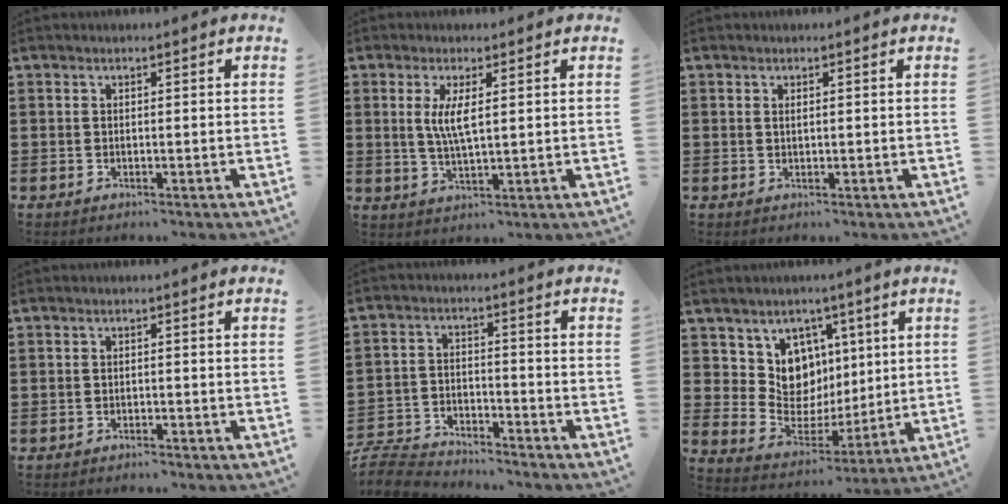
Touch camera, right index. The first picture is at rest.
{"total": 4.5, "force": [1.0, 1.1, 4.2], "torque": [-0.086, 0.002, 0.015]}
{"total": 0.5, "force": [0.2, 0.2, 0.5], "torque": [-0.010, 0.000, 0.004]}
{"total": 0.9, "force": [-0.9, 0.1, 0.0], "torque": [-0.002, 0.002, -0.020]}
{"total": 6.1, "force": [-6.0, 1.0, 0.7], "torque": [-0.034, 0.004, -0.126]}
{"total": 8.9, "force": [3.8, 7.7, 2.1], "torque": [-0.066, -0.038, 0.076]}